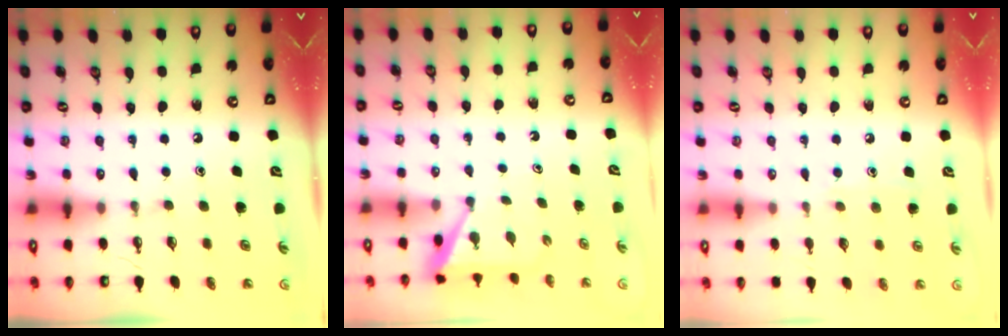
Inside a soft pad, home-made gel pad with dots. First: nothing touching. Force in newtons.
{"total": 4.7, "press": 4.7, "slide": 0.5}
{"total": 5.9, "press": 5.8, "slide": 0.7}